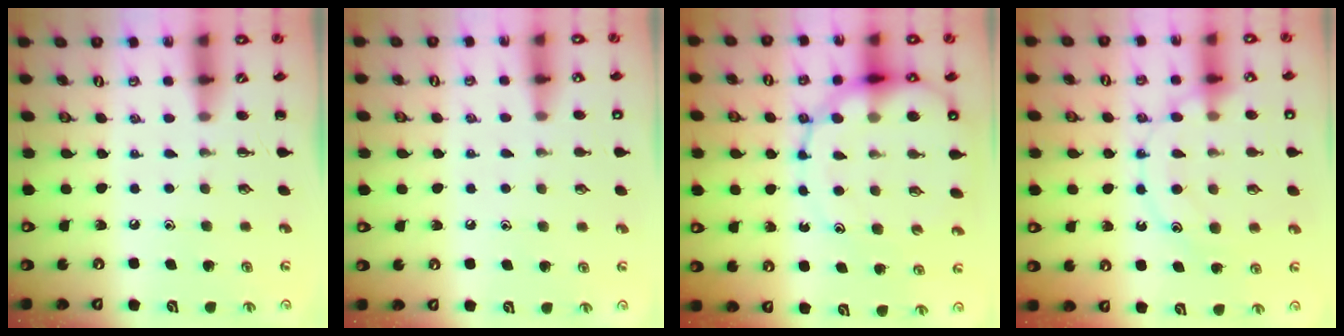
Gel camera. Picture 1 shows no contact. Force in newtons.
{"total": 5.2, "press": 5.0, "slide": 1.5}
{"total": 16.1, "press": 15.7, "slide": 3.6}
{"total": 14.3, "press": 14.3, "slide": 1.0}